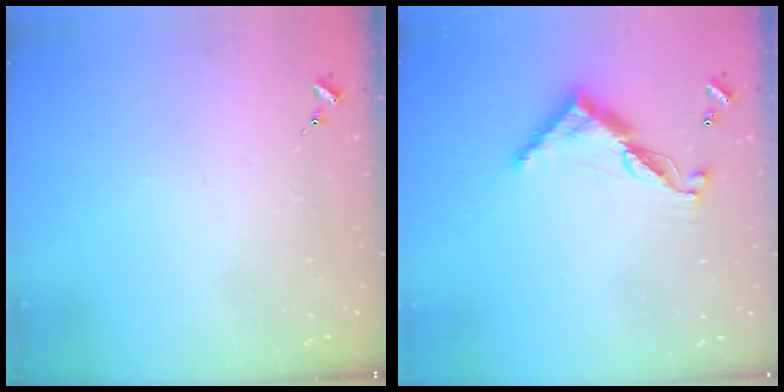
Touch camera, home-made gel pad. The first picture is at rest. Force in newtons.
{"total": 11.0, "press": 11.0, "slide": 0.4}